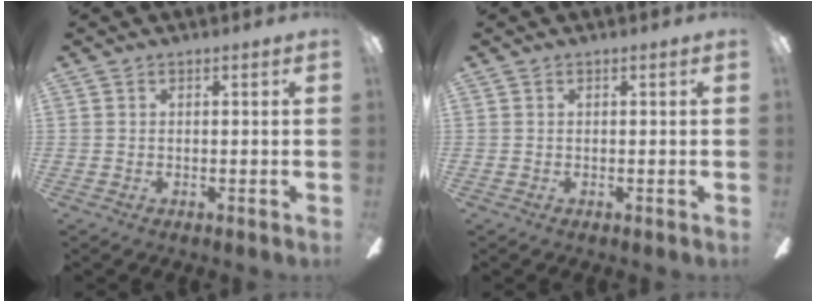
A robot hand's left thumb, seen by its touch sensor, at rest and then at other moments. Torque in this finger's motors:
{"motor_torque": [0.00, 0.00, 0.00, 0.00, 0.00]}